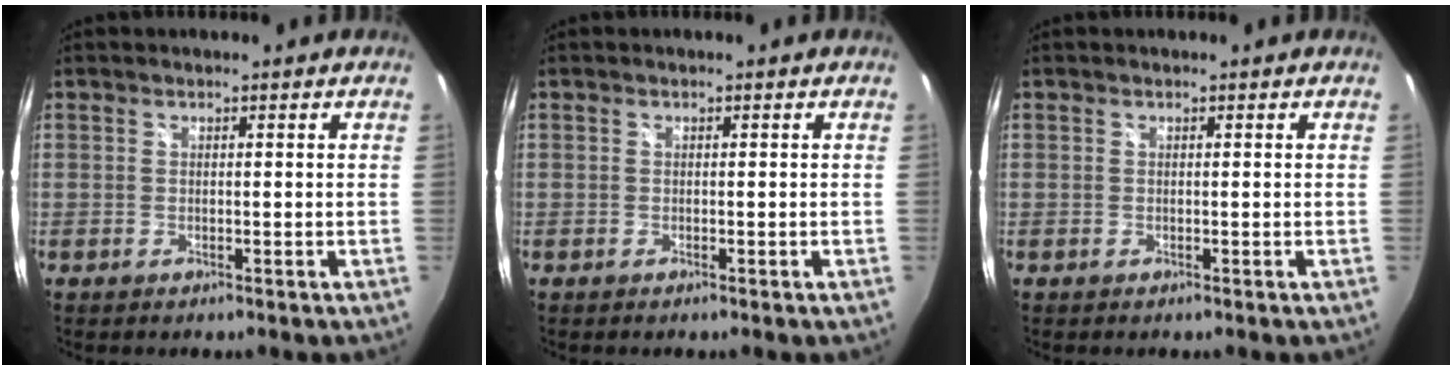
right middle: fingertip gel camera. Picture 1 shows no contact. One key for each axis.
{"total": 0.0}
{"total": 0.0}